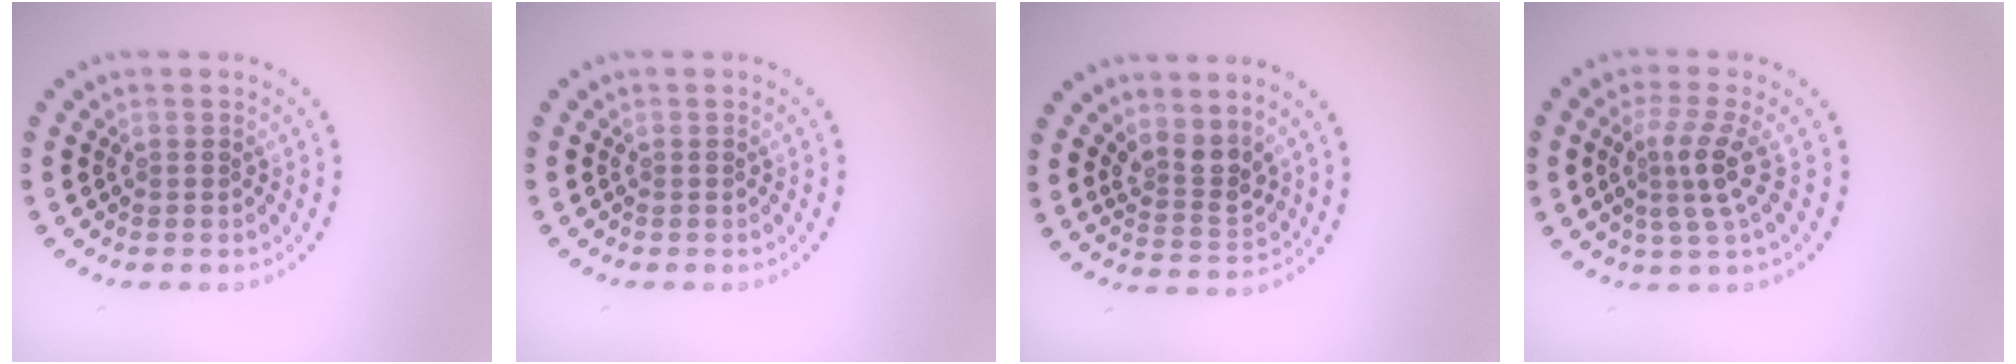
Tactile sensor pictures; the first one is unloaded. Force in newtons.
{"total": 0.0}
{"total": 2.8, "press": 2.1, "slide": 1.9}
{"total": 2.9, "press": 2.3, "slide": 1.9}